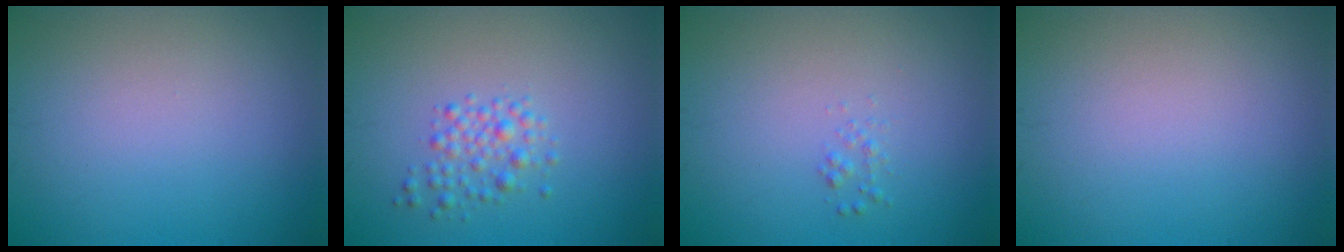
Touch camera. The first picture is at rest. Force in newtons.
{"total": 2.0, "press": 2.0, "slide": 0.0}
{"total": 0.7, "press": 0.7, "slide": 0.0}
{"total": 0.0}